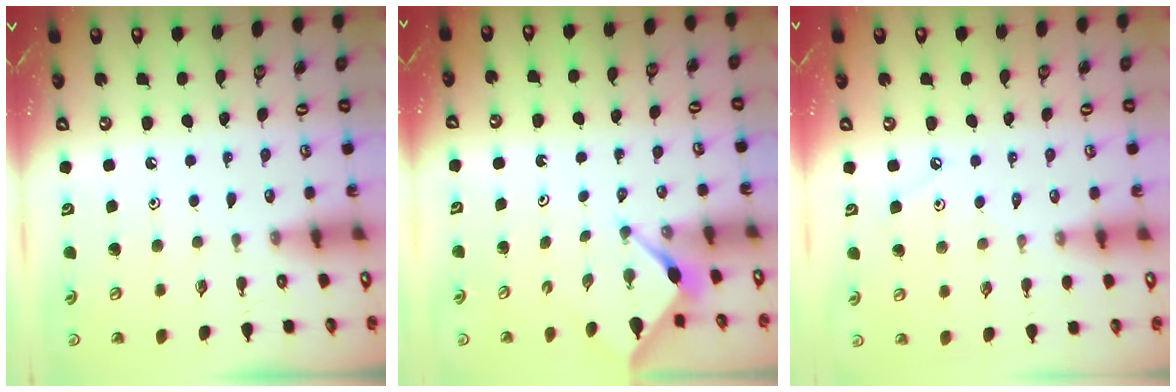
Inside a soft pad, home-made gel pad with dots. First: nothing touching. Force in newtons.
{"total": 3.1, "press": 3.1, "slide": 0.4}
{"total": 3.9, "press": 3.9, "slide": 0.6}